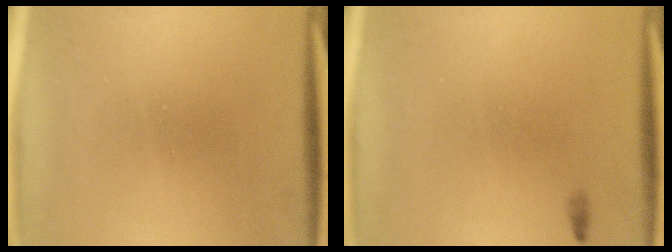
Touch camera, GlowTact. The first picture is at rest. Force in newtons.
{"total": 0.5}